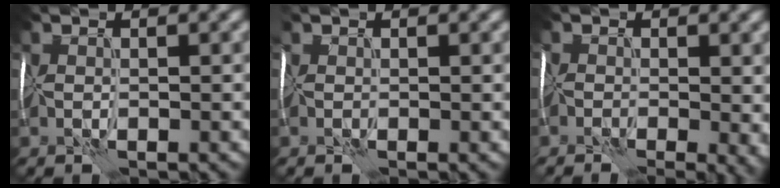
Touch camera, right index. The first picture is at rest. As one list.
[{"total": 1.1, "force": [0.2, 0.5, 0.9], "torque": [-0.015, 0.000, -0.008]}, {"total": 7.0, "force": [-2.4, 3.3, 5.6], "torque": [-0.082, -0.009, -0.026]}]